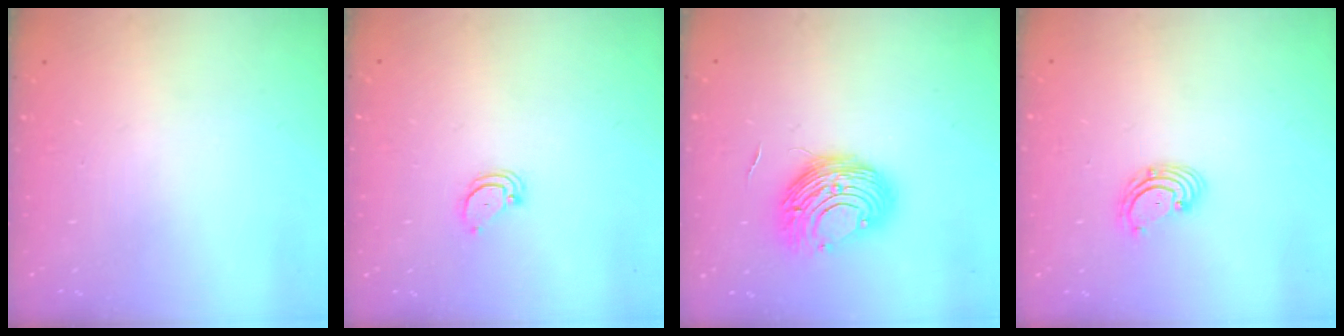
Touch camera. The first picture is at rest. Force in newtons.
{"total": 3.0, "press": 3.0, "slide": 0.2}
{"total": 11.4, "press": 11.3, "slide": 0.5}
{"total": 2.9, "press": 2.9, "slide": 0.3}